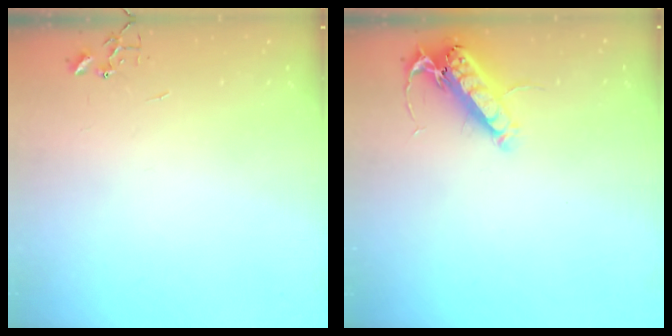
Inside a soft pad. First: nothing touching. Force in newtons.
{"total": 14.4, "press": 14.2, "slide": 2.0}